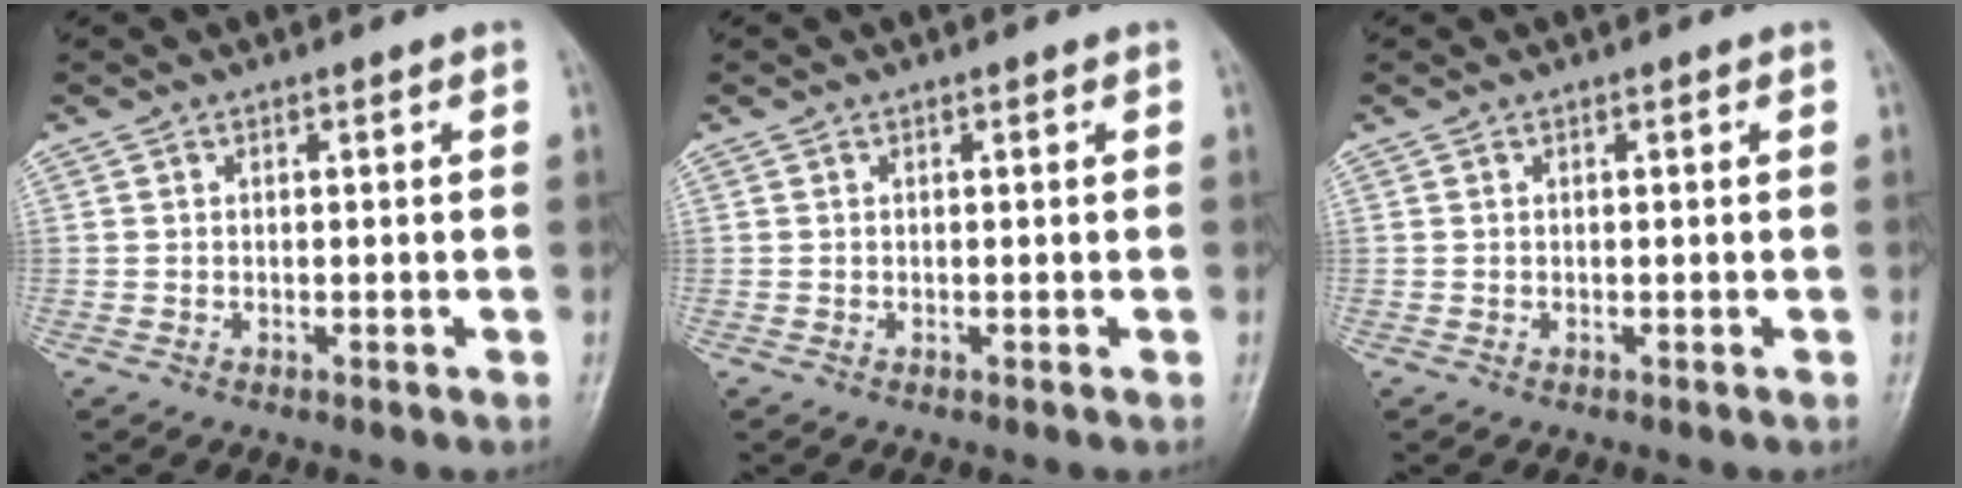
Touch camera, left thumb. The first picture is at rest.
{"total": 0.0}
{"total": 0.0}